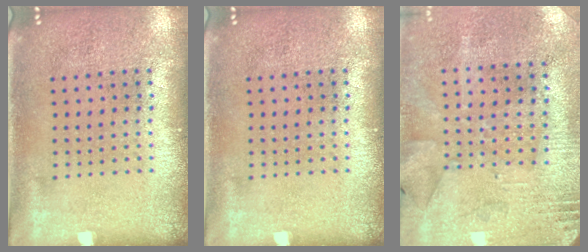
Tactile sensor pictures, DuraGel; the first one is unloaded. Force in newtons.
{"total": 0.0}
{"total": 2.7, "press": 2.2, "slide": 1.5}